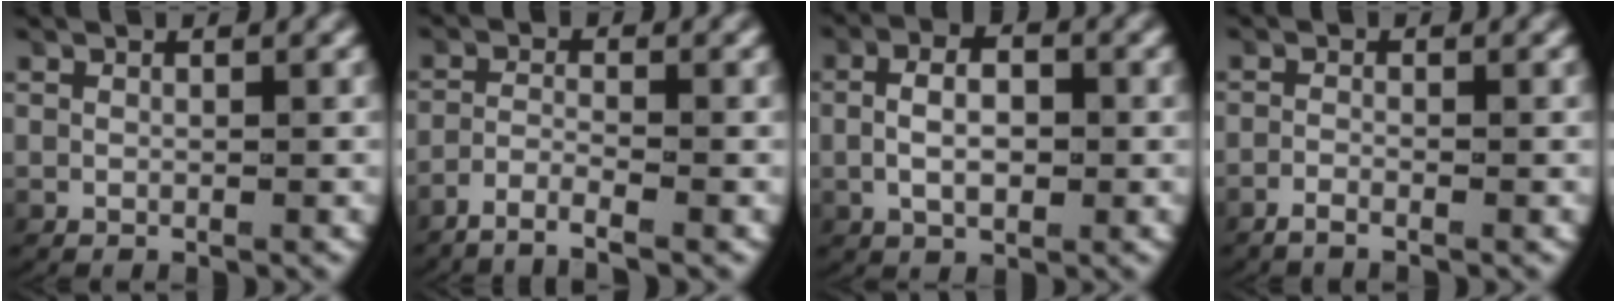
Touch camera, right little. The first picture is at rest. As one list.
[{"total": 3.6, "force": [-3.1, 0.4, 1.7], "torque": [-0.034, -0.007, -0.054]}, {"total": 4.2, "force": [-0.1, 2.4, 3.5], "torque": [-0.054, 0.003, -0.002]}, {"total": 1.7, "force": [-1.5, 0.4, 0.6], "torque": [-0.020, -0.005, -0.030]}]